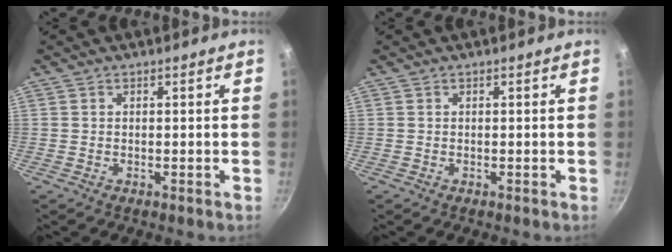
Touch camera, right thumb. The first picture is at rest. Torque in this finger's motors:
{"motor_torque": [-0.29, 0.07, -0.31, 0.19, 0.00]}